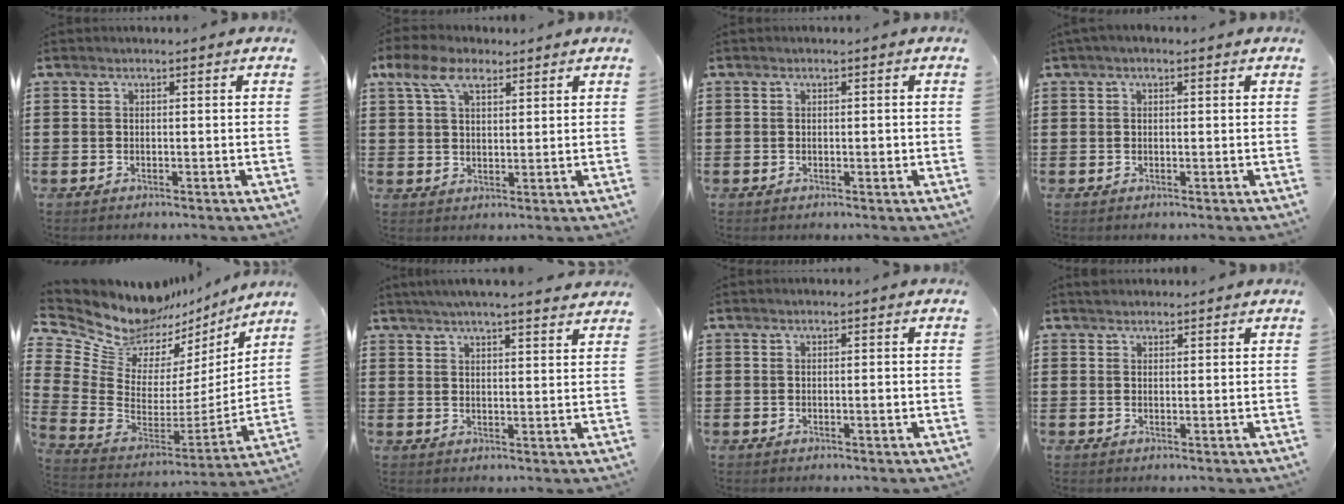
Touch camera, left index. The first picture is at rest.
{"total": 6.4, "force": [3.8, 3.5, 3.8], "torque": [-0.092, 0.011, 0.069]}
{"total": 0.8, "force": [0.0, 0.3, 0.7], "torque": [-0.012, 0.001, 0.000]}
{"total": 0.9, "force": [0.3, 0.4, 0.7], "torque": [-0.014, 0.005, 0.005]}
{"total": 10.5, "force": [9.4, 4.2, 2.2], "torque": [-0.104, -0.076, 0.172]}
{"total": 3.8, "force": [3.6, -0.3, 1.3], "torque": [-0.037, -0.010, 0.063]}
{"total": 0.9, "force": [-0.1, 0.2, 0.8], "torque": [-0.015, -0.003, 0.000]}
{"total": 1.2, "force": [1.1, 0.5, 0.0], "torque": [-0.003, 0.002, 0.021]}